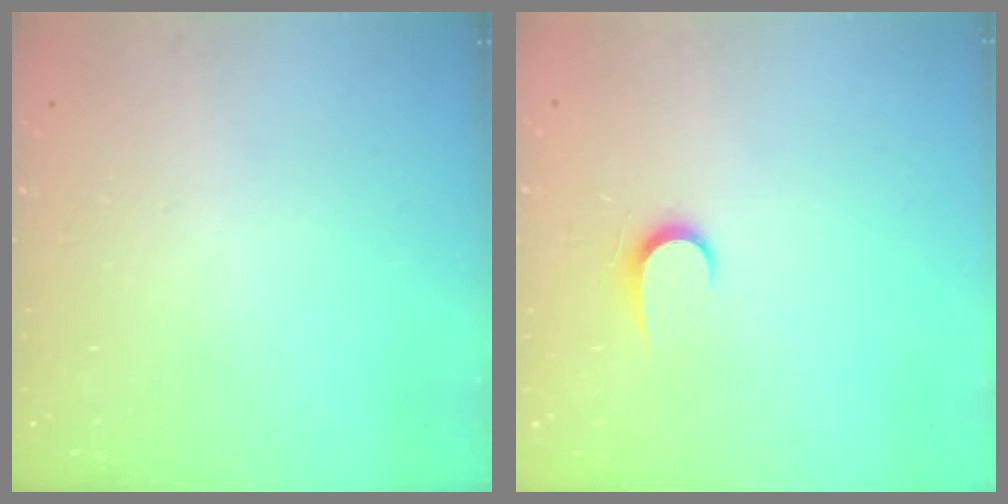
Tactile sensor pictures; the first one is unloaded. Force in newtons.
{"total": 6.1, "press": 6.1, "slide": 0.6}